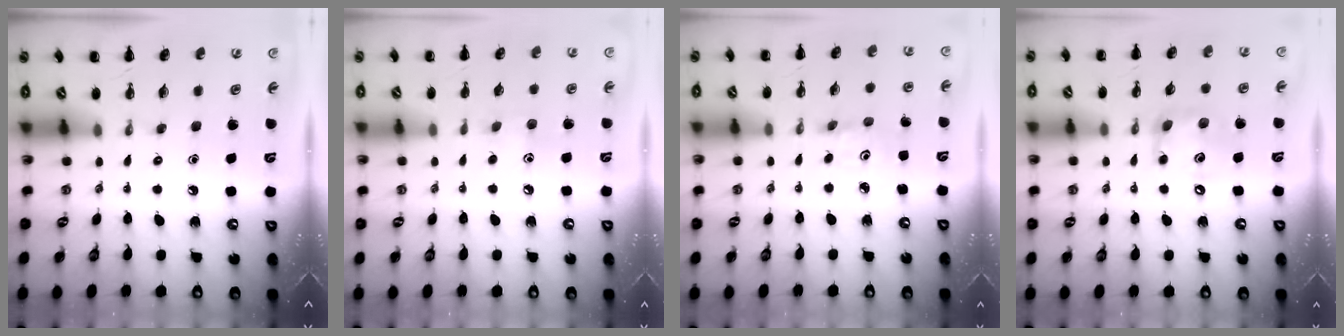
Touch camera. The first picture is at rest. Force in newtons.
{"total": 5.0, "press": 4.8, "slide": 1.3}
{"total": 2.6, "press": 2.5, "slide": 0.8}
{"total": 9.8, "press": 9.7, "slide": 1.4}